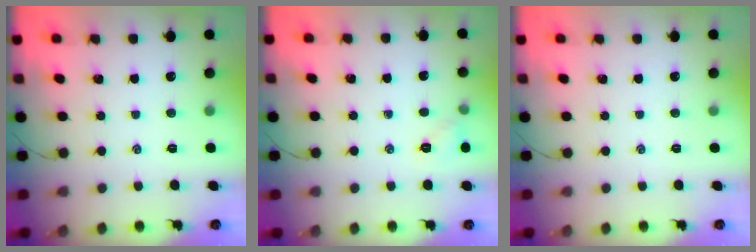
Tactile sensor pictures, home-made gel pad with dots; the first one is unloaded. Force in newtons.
{"total": 4.5, "press": 4.3, "slide": 1.3}
{"total": 0.0}